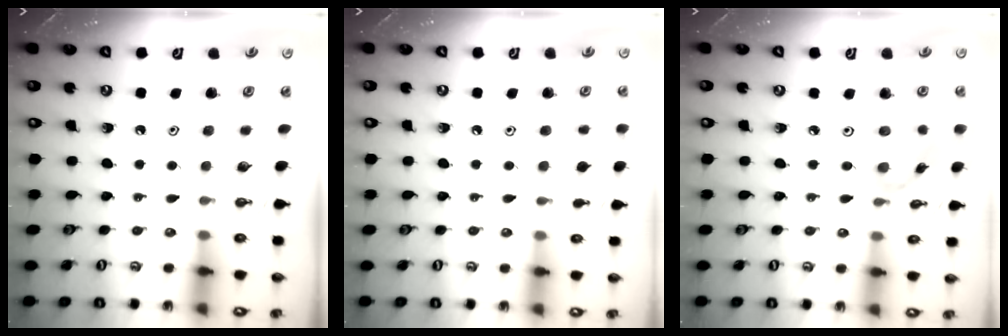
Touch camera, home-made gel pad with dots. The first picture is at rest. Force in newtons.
{"total": 3.7, "press": 3.7, "slide": 0.6}
{"total": 3.0, "press": 2.9, "slide": 0.4}